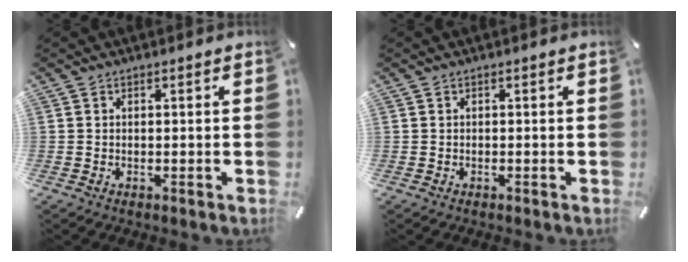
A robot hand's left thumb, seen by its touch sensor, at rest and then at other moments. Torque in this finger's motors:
{"motor_torque": [0.00, 0.00, -0.03, 0.04, -0.01]}